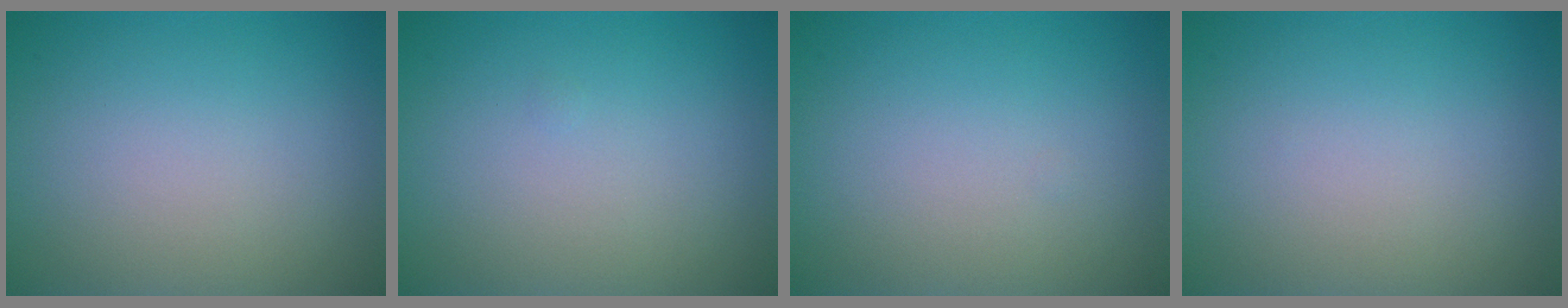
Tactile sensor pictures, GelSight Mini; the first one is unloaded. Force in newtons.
{"total": 0.0}
{"total": 0.0}
{"total": 0.0}